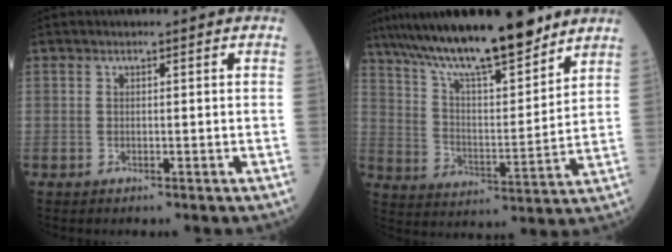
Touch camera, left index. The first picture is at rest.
{"total": 18.1, "force": [14.6, 2.6, 10.4], "torque": [-0.178, 0.010, 0.254]}